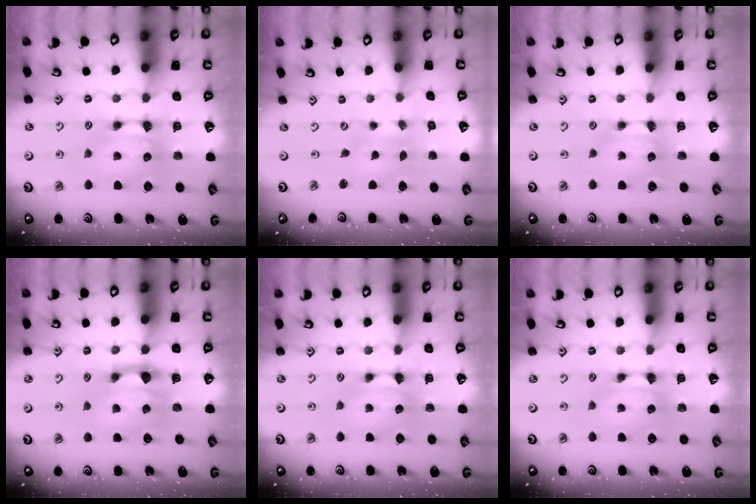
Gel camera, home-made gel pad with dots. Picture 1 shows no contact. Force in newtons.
{"total": 3.9, "press": 3.8, "slide": 0.8}
{"total": 0.7, "press": 0.6, "slide": 0.5}
{"total": 1.4, "press": 0.6, "slide": 1.2}
{"total": 0.0}
{"total": 0.0}